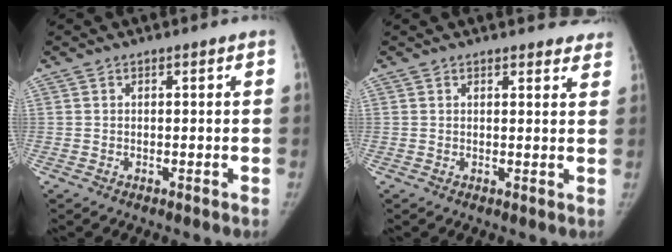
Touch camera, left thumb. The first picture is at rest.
{"total": 5.7, "force": [5.3, 1.7, 1.2], "torque": [0.020, -0.022, 0.045]}